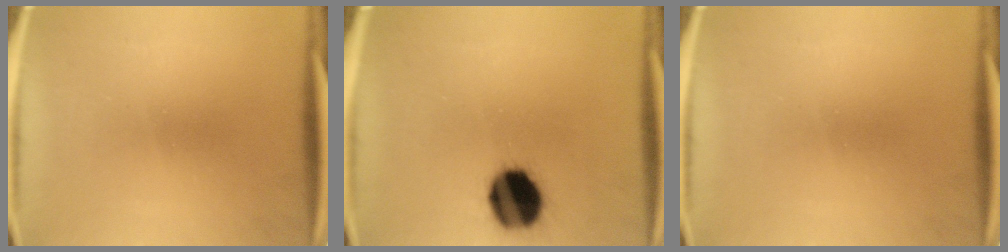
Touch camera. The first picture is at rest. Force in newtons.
{"total": 14.9}
{"total": 0.0}